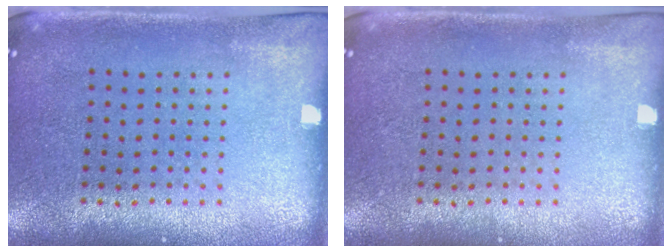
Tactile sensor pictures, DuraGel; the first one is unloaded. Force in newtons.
{"total": 0.0}